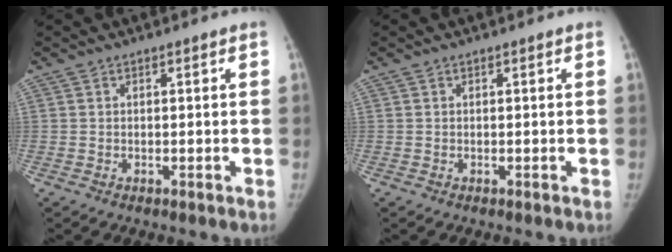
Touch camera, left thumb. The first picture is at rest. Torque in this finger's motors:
{"motor_torque": [0.27, -0.02, 0.62, 0.04, 0.07]}